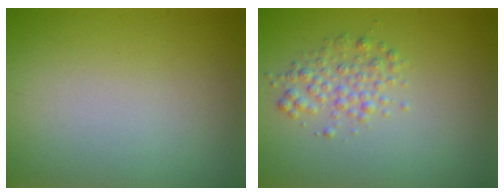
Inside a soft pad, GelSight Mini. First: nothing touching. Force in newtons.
{"total": 2.2, "press": 2.2, "slide": 0.0}